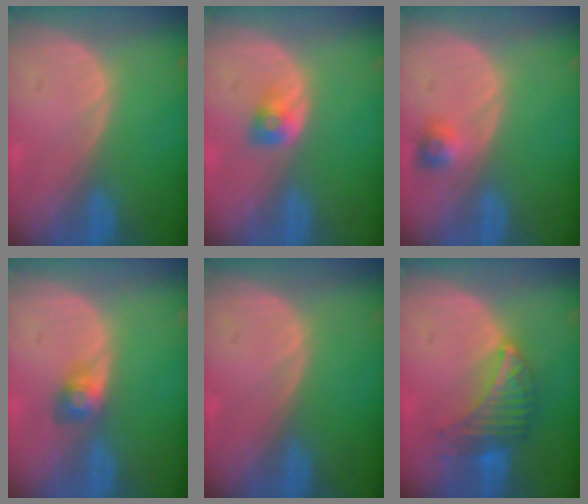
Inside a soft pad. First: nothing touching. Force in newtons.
{"total": 2.5, "press": 2.3, "slide": 0.9}
{"total": 2.6, "press": 2.4, "slide": 1.0}
{"total": 2.9, "press": 2.7, "slide": 1.0}
{"total": 0.0}
{"total": 6.5, "press": 6.5, "slide": 1.0}